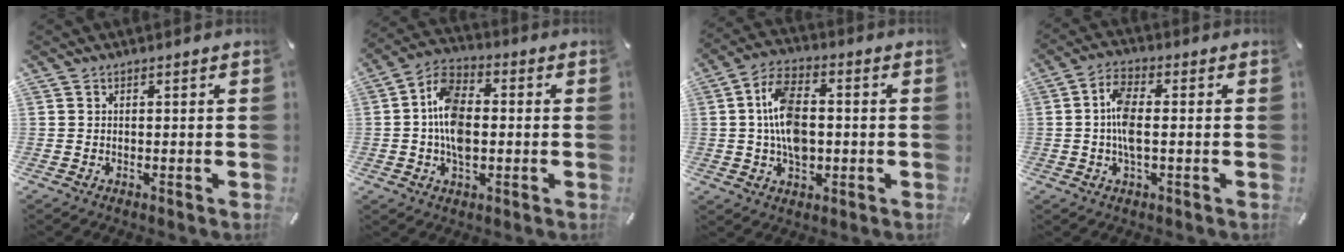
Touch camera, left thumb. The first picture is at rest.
{"total": 10.8, "force": [-1.0, 6.9, 8.2], "torque": [-0.167, 0.012, -0.019]}
{"total": 11.1, "force": [-0.4, 7.2, 8.5], "torque": [-0.168, 0.014, -0.006]}
{"total": 7.3, "force": [-0.4, 3.1, 6.7], "torque": [-0.145, -0.001, -0.012]}